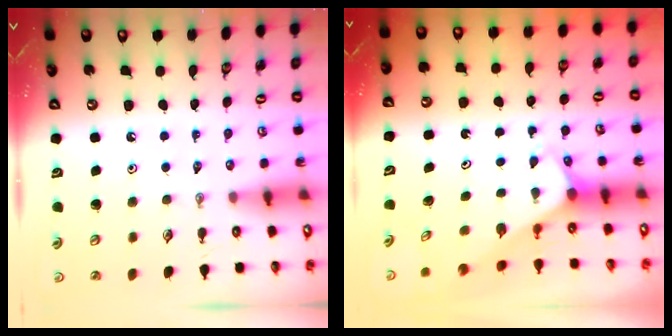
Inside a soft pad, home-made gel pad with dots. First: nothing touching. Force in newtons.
{"total": 1.9, "press": 1.9, "slide": 0.1}